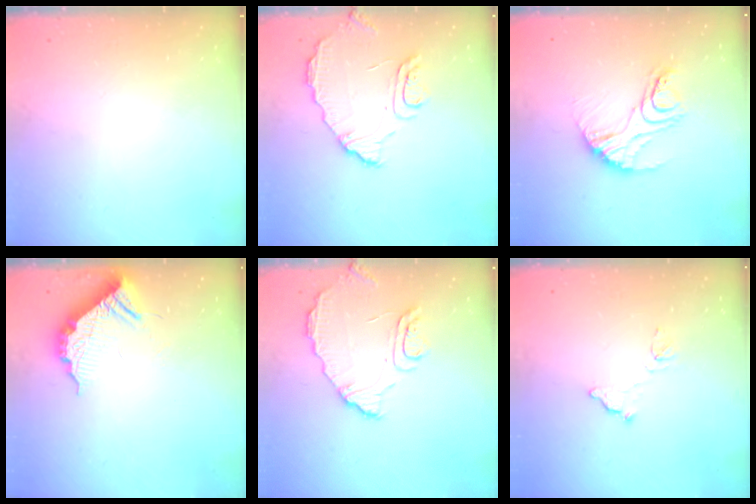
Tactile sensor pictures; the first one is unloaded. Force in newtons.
{"total": 8.7, "press": 8.6, "slide": 0.8}
{"total": 13.7, "press": 13.6, "slide": 1.1}
{"total": 10.5, "press": 10.5, "slide": 0.6}
{"total": 8.7, "press": 8.6, "slide": 0.8}
{"total": 6.8, "press": 6.8, "slide": 0.2}